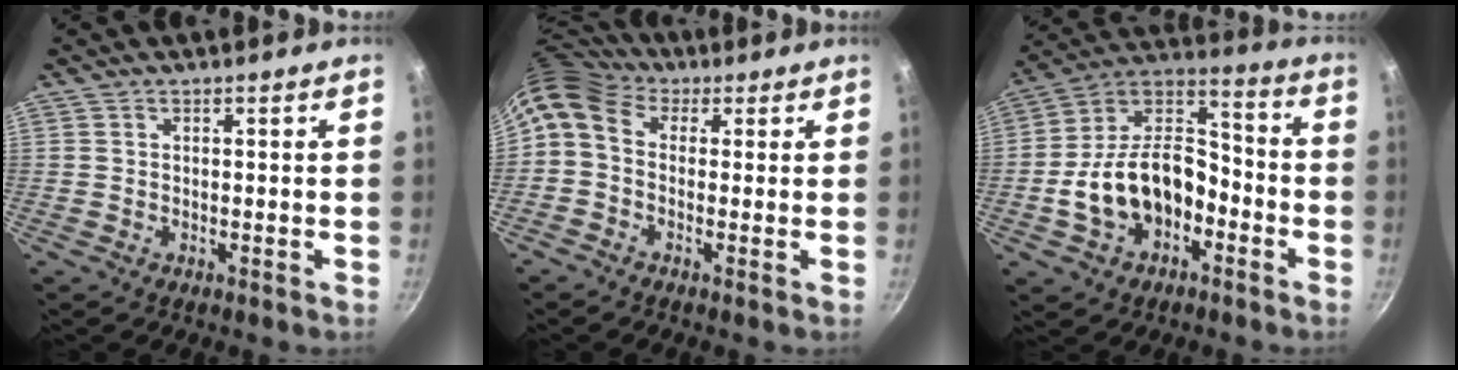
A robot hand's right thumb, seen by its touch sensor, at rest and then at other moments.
{"total": 7.8, "force": [1.5, 5.8, 5.0], "torque": [-0.094, 0.024, 0.006]}
{"total": 18.1, "force": [-5.7, 11.9, 12.3], "torque": [-0.182, 0.068, -0.106]}